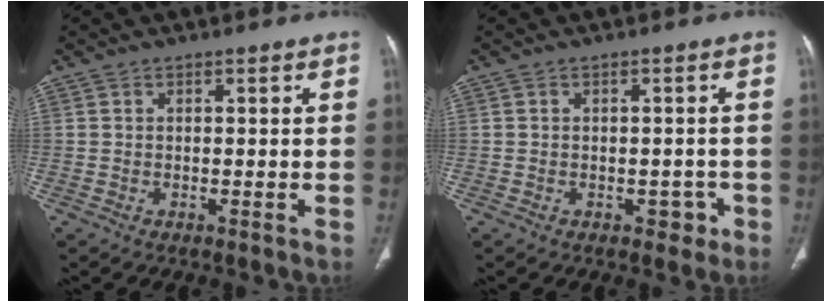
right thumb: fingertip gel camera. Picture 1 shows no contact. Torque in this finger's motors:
{"motor_torque": [0.13, -0.03, 0.30, -0.09, -0.02]}